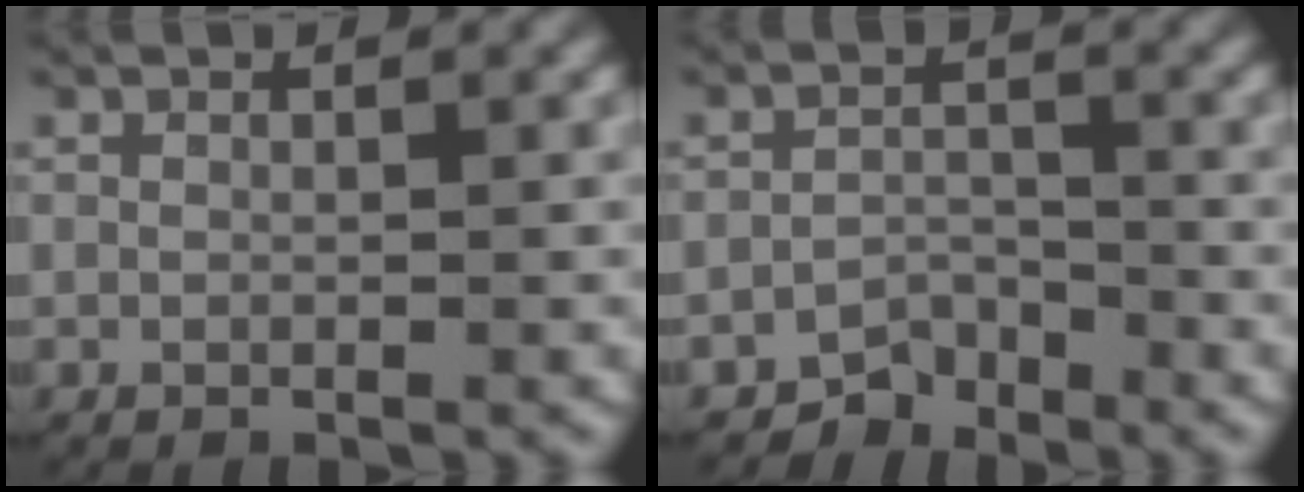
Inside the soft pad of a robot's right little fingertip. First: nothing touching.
{"total": 3.2, "force": [-2.8, 1.5, 0.3], "torque": [-0.006, -0.011, -0.052]}